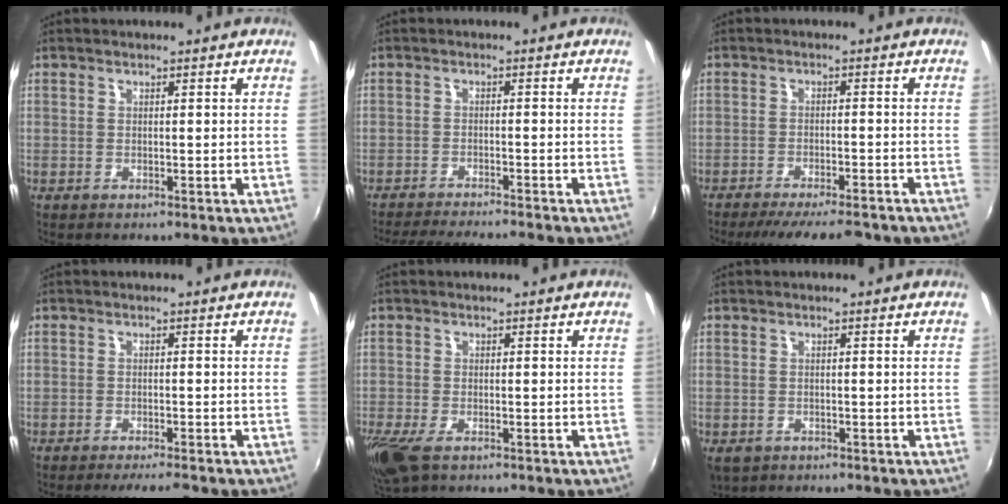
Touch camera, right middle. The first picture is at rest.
{"total": 9.7, "force": [-8.8, -0.2, 3.9], "torque": [-0.090, -0.011, -0.138]}
{"total": 11.8, "force": [-10.0, 2.4, 5.8], "torque": [-0.120, -0.025, -0.145]}
{"total": 4.1, "force": [-3.5, 0.4, 2.1], "torque": [-0.044, -0.008, -0.056]}
{"total": 6.9, "force": [-4.1, 2.8, 4.7], "torque": [-0.114, -0.029, -0.078]}
{"total": 4.8, "force": [-2.3, 3.5, 2.4], "torque": [-0.051, -0.016, -0.031]}